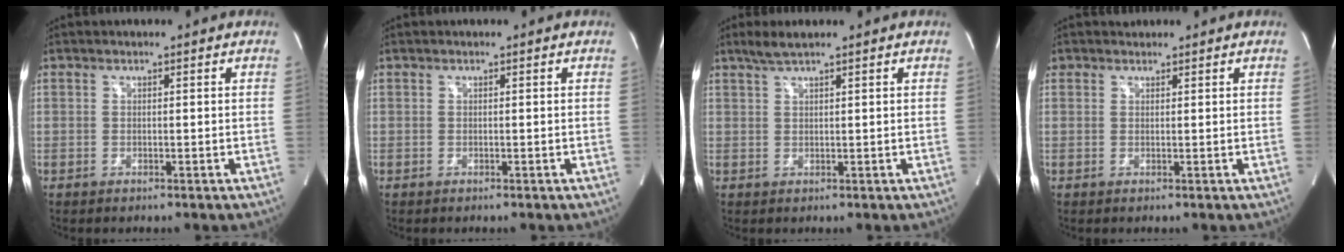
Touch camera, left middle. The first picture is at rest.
{"total": 0.0}
{"total": 2.7, "force": [2.1, 0.0, 1.6], "torque": [-0.043, 0.006, 0.045]}
{"total": 1.1, "force": [0.9, 0.7, -0.1], "torque": [0.002, 0.007, 0.013]}